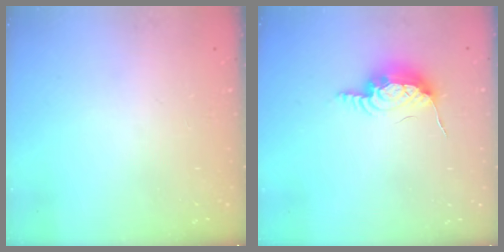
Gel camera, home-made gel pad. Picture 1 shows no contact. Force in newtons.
{"total": 10.3, "press": 10.2, "slide": 0.9}